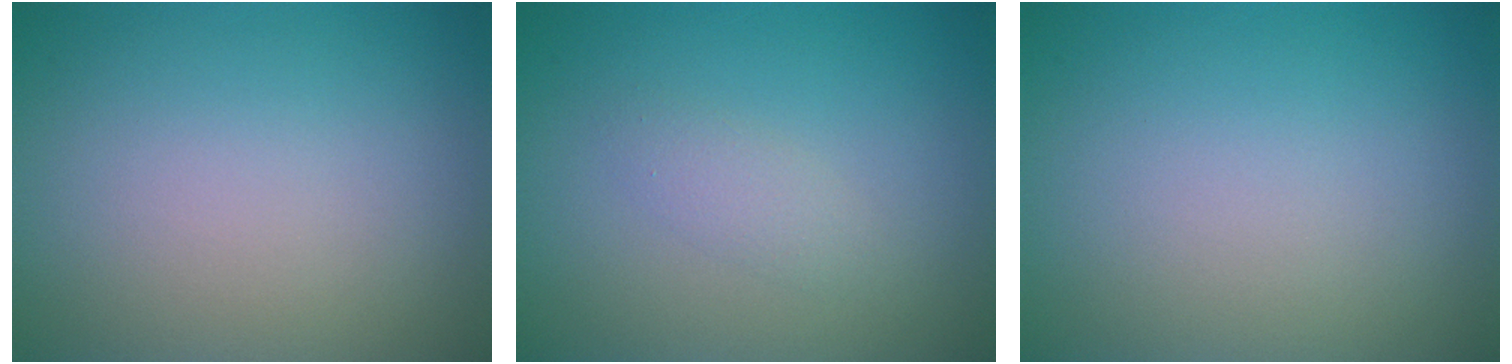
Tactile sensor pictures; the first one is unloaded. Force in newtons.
{"total": 1.3, "press": 1.2, "slide": 0.1}
{"total": 0.0}